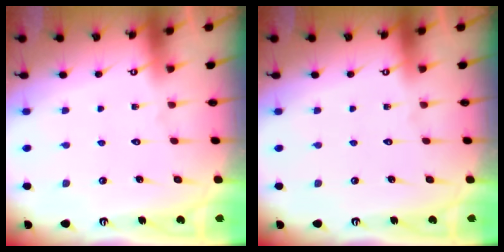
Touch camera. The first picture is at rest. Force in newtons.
{"total": 0.0}